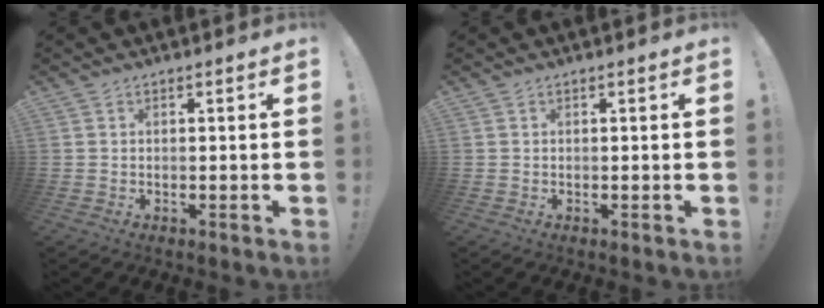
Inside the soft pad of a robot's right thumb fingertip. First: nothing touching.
{"total": 0.0}